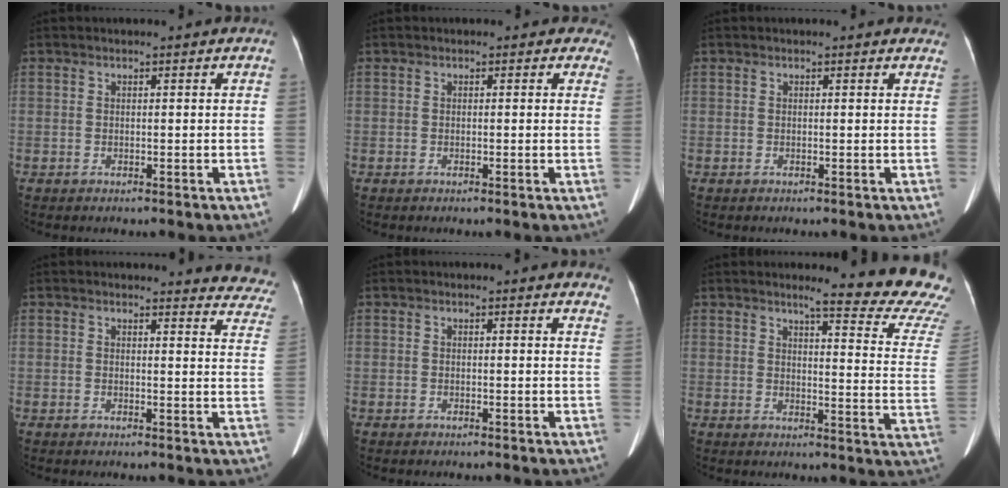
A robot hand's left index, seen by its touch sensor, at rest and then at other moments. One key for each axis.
{"total": 1.6, "fx": 1.1, "fy": 1.1, "fz": 0.2, "tx": 0.016, "ty": -0.002, "tz": -0.009}
{"total": 1.8, "fx": 1.5, "fy": 0.8, "fz": 0.4, "tx": 0.000, "ty": -0.002, "tz": -0.001}
{"total": 10.4, "fx": 10.1, "fy": 2.2, "fz": 0.5, "tx": 0.042, "ty": -0.069, "tz": 0.065}
{"total": 4.4, "fx": 4.0, "fy": 1.6, "fz": 1.1, "tx": 0.005, "ty": -0.012, "tz": 0.017}
{"total": 16.1, "fx": 15.1, "fy": 0.3, "fz": 5.8, "tx": -0.057, "ty": -0.108, "tz": 0.151}